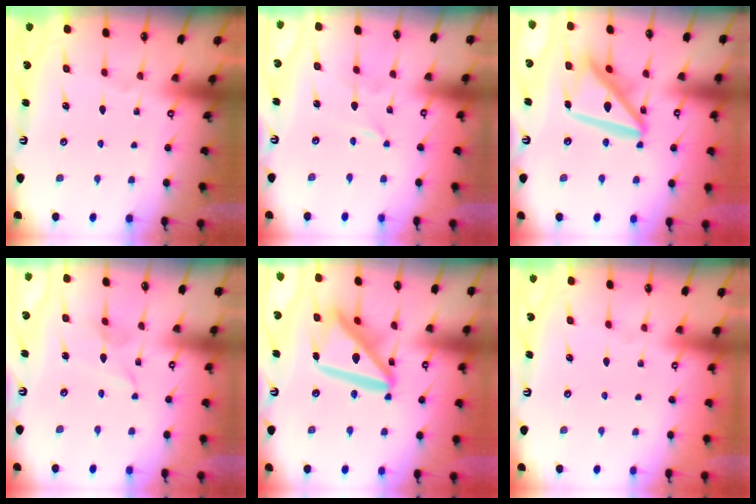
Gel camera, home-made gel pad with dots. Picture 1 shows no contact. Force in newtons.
{"total": 0.0}
{"total": 15.9, "press": 15.8, "slide": 1.6}
{"total": 2.5, "press": 2.5, "slide": 0.2}
{"total": 18.1, "press": 18.0, "slide": 1.8}
{"total": 0.0}